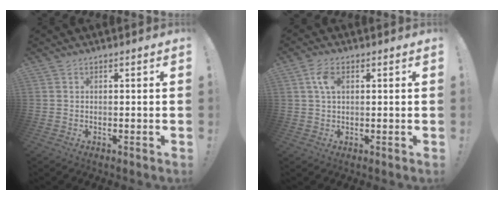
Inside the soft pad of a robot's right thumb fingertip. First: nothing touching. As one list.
[{"total": 5.0, "force": [1.6, 2.9, 3.8], "torque": [-0.065, 0.002, 0.026]}]